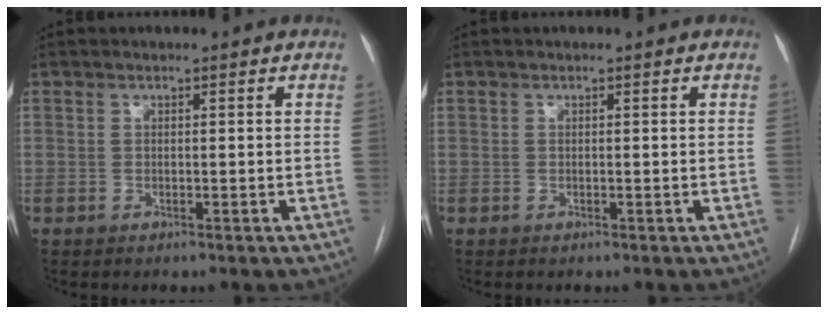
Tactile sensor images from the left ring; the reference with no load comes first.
{"total": 0.0}